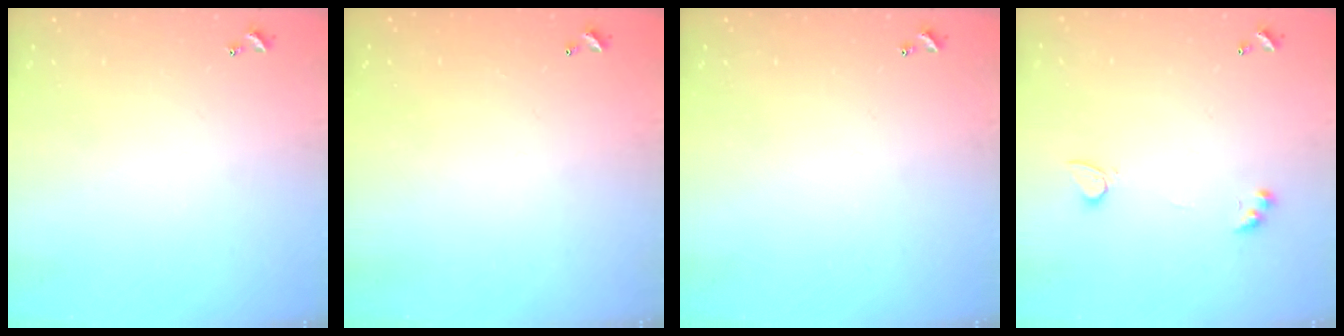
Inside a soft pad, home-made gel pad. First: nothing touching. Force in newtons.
{"total": 2.8, "press": 2.8, "slide": 0.1}
{"total": 0.0}
{"total": 2.9, "press": 2.6, "slide": 1.3}